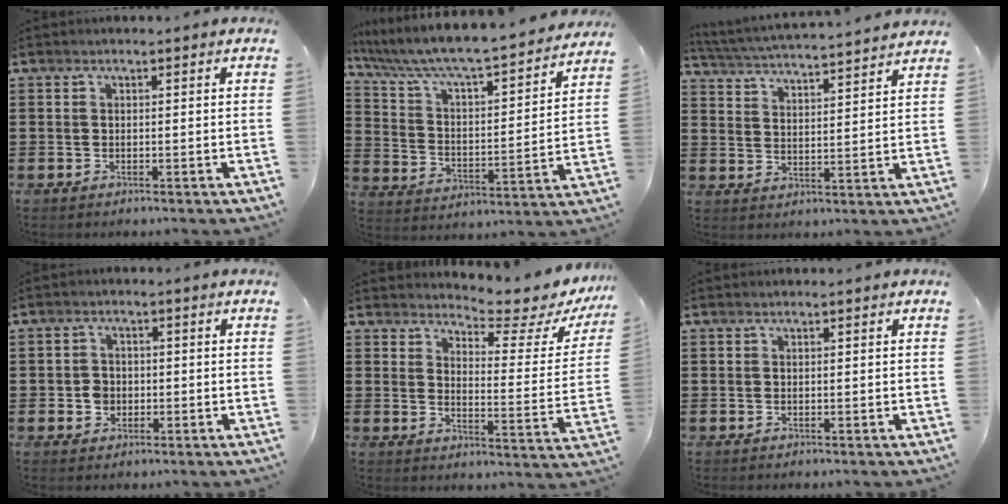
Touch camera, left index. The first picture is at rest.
{"total": 5.8, "force": [5.2, 0.3, 2.7], "torque": [-0.079, -0.049, 0.077]}
{"total": 4.3, "force": [4.1, -0.7, 0.9], "torque": [-0.039, -0.037, 0.065]}
{"total": 2.6, "force": [-0.5, 2.4, 1.0], "torque": [-0.027, 0.005, -0.013]}
{"total": 5.3, "force": [4.9, 0.1, 2.1], "torque": [-0.036, -0.050, 0.074]}
{"total": 0.0}